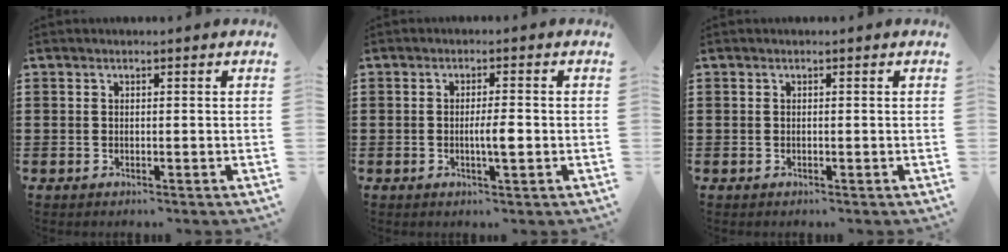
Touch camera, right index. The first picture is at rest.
{"total": 3.3, "force": [-0.6, 0.4, 3.2], "torque": [-0.063, -0.004, -0.014]}
{"total": 0.0}